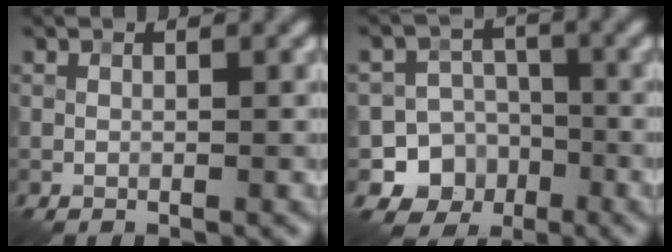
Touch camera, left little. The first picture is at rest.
{"total": 9.0, "force": [-4.1, 7.9, 1.2], "torque": [0.007, -0.020, -0.083]}